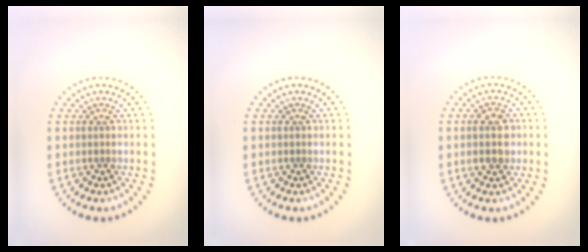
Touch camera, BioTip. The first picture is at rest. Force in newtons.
{"total": 0.0}
{"total": 3.1, "press": 3.1, "slide": 0.1}